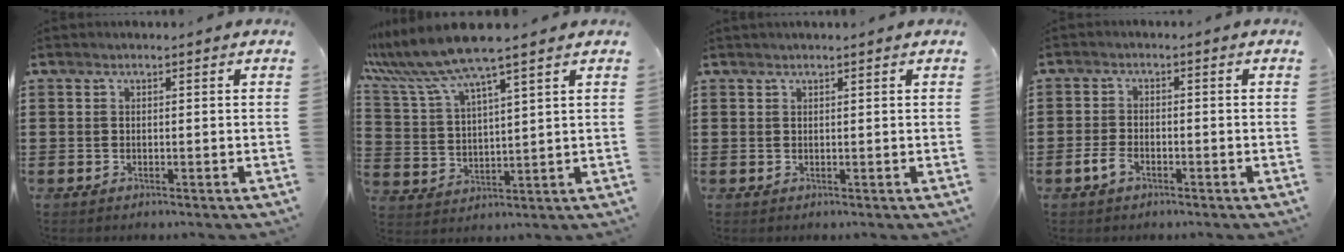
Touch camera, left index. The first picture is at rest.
{"total": 8.8, "force": [7.4, 0.0, 4.9], "torque": [-0.128, -0.037, 0.125]}
{"total": 0.7, "force": [0.5, 0.0, 0.4], "torque": [-0.008, -0.001, 0.010]}
{"total": 2.9, "force": [-1.6, 1.5, 1.9], "torque": [-0.049, 0.000, -0.036]}